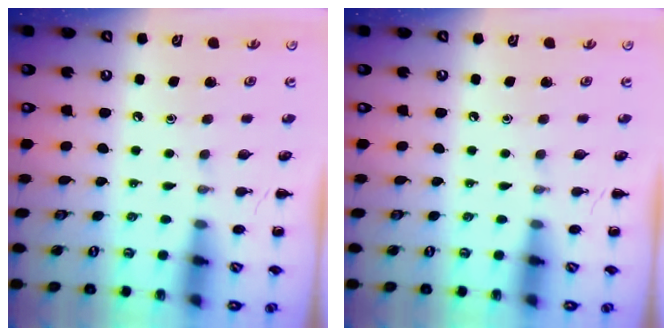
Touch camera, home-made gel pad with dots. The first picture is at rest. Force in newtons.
{"total": 0.0}